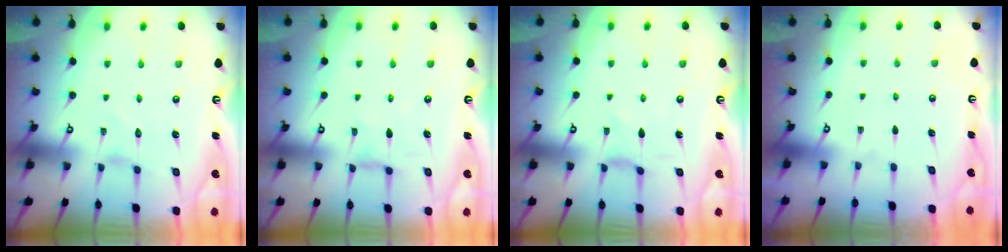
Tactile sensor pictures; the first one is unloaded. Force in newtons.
{"total": 2.7, "press": 2.6, "slide": 0.4}
{"total": 1.4, "press": 1.4, "slide": 0.2}
{"total": 0.0}